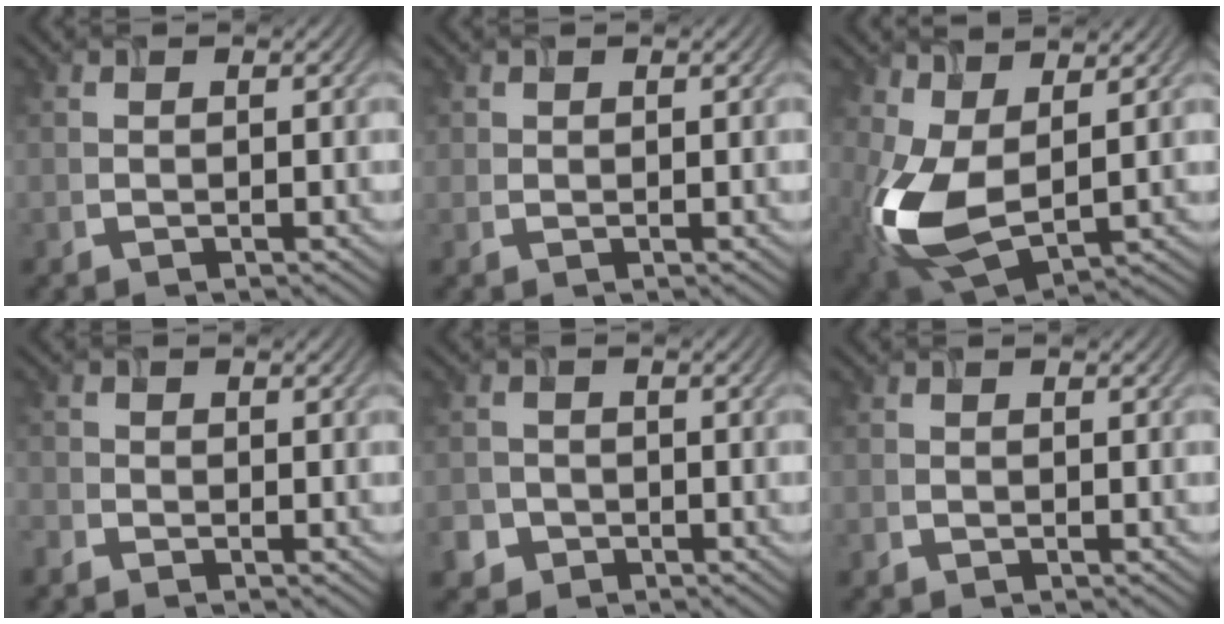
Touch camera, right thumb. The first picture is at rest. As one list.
[{"total": 0.6, "force": [0.3, 0.5, 0.0], "torque": [0.001, -0.002, 0.007]}, {"total": 10.0, "force": [0.7, 5.8, 8.1], "torque": [-0.209, -0.011, 0.013]}, {"total": 1.7, "force": [-1.4, 0.8, 0.4], "torque": [-0.010, -0.005, -0.037]}, {"total": 3.0, "force": [-1.9, 2.3, 0.6], "torque": [-0.018, -0.005, -0.037]}, {"total": 0.7, "force": [-0.6, 0.3, 0.0], "torque": [0.000, -0.003, -0.010]}]